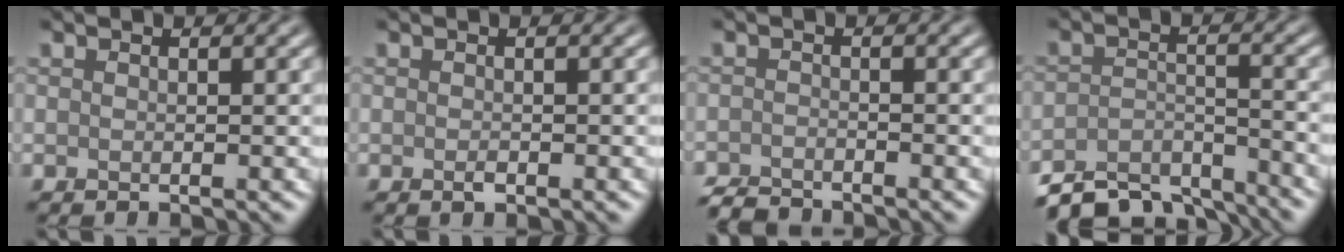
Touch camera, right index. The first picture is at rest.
{"total": 0.7, "force": [-0.4, 0.3, 0.6], "torque": [-0.010, 0.000, -0.006]}
{"total": 2.5, "force": [-2.4, 0.3, 0.4], "torque": [-0.004, -0.005, -0.050]}
{"total": 6.2, "force": [-5.6, 1.6, 2.0], "torque": [-0.034, -0.009, -0.096]}